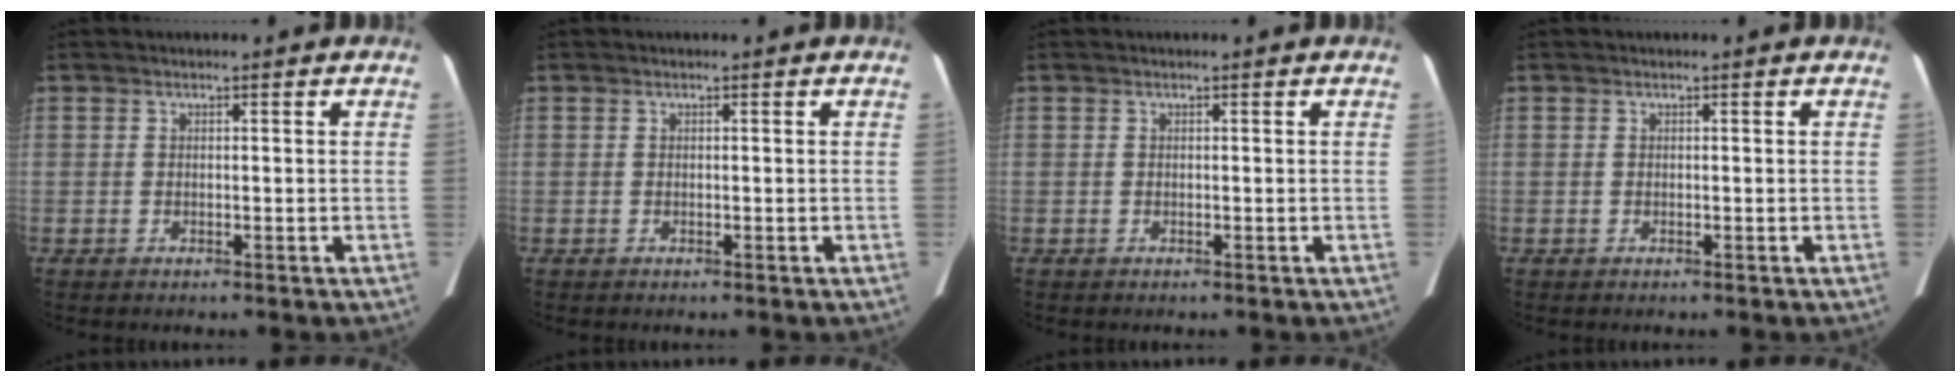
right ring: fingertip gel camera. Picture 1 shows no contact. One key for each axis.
{"total": 0.0}
{"total": 0.0}
{"total": 0.0}